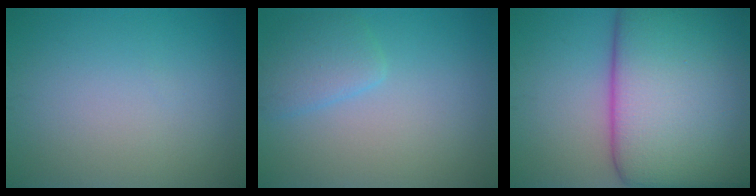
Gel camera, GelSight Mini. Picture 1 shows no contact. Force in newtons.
{"total": 2.6, "press": 2.6, "slide": 0.2}
{"total": 20.4, "press": 20.4, "slide": 0.6}